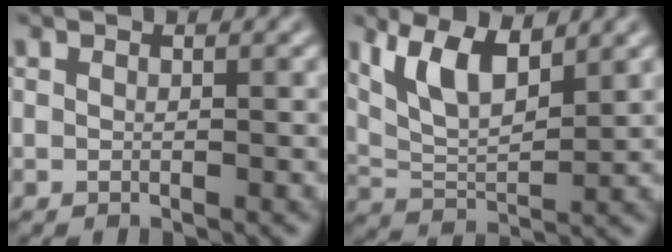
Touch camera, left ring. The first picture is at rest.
{"total": 6.1, "force": [3.0, 2.6, 4.7], "torque": [-0.095, 0.008, 0.056]}